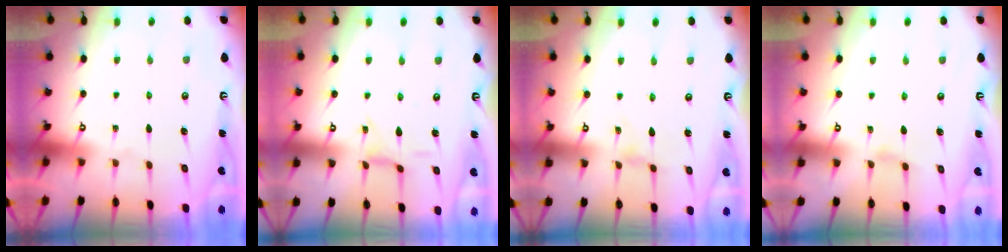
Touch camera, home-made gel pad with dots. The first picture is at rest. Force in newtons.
{"total": 1.6, "press": 1.6, "slide": 0.4}
{"total": 0.0}
{"total": 1.7, "press": 1.7, "slide": 0.4}